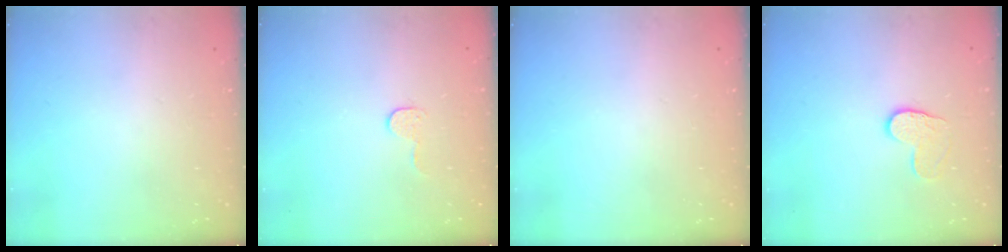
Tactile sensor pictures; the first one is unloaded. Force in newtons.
{"total": 5.7, "press": 5.7, "slide": 0.2}
{"total": 0.0}
{"total": 6.9, "press": 6.8, "slide": 0.5}